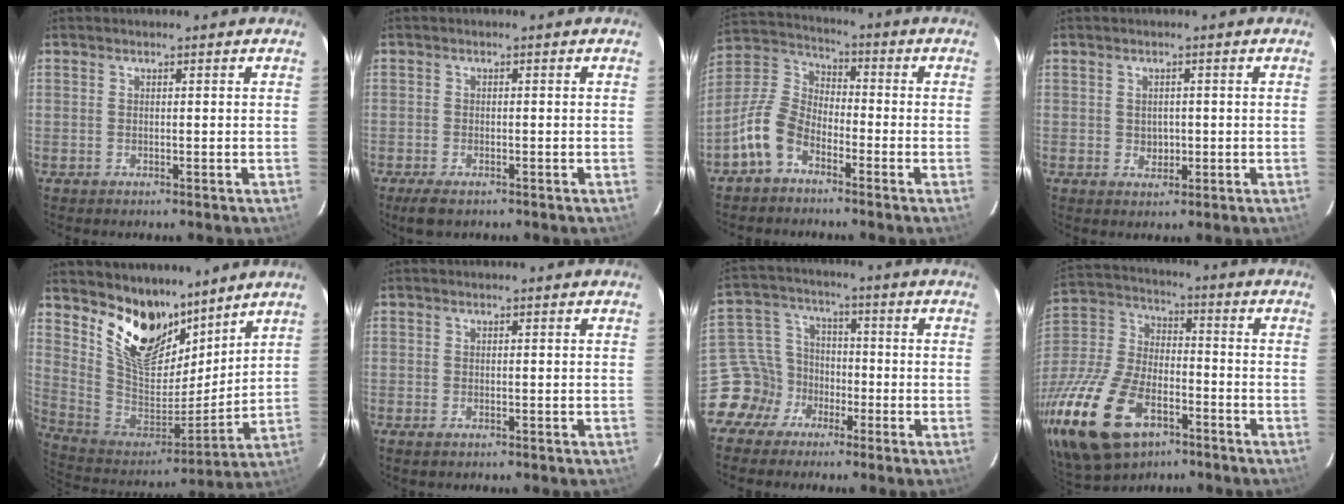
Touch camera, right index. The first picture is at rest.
{"total": 3.7, "force": [-2.6, 1.5, 2.2], "torque": [-0.054, -0.013, -0.047]}
{"total": 9.3, "force": [-5.5, 5.3, 5.2], "torque": [-0.122, 0.019, -0.116]}
{"total": 2.2, "force": [-0.1, 2.0, 1.0], "torque": [-0.014, 0.004, 0.002]}
{"total": 17.3, "force": [12.4, 8.6, 8.4], "torque": [-0.175, -0.012, 0.236]}
{"total": 1.2, "force": [-0.8, 0.5, 0.7], "torque": [-0.015, -0.004, -0.015]}
{"total": 8.6, "force": [-5.2, 6.8, 0.8], "torque": [-0.028, 0.034, -0.102]}
{"total": 26.3, "force": [-13.8, 14.6, 17.1], "torque": [-0.392, -0.022, -0.243]}